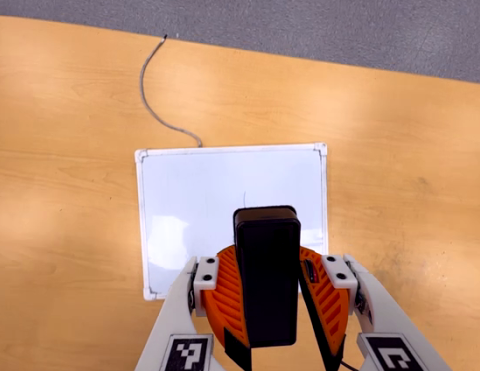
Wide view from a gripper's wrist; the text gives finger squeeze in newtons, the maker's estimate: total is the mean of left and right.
{"total": 8.8, "left": 9.4, "right": 8.2}